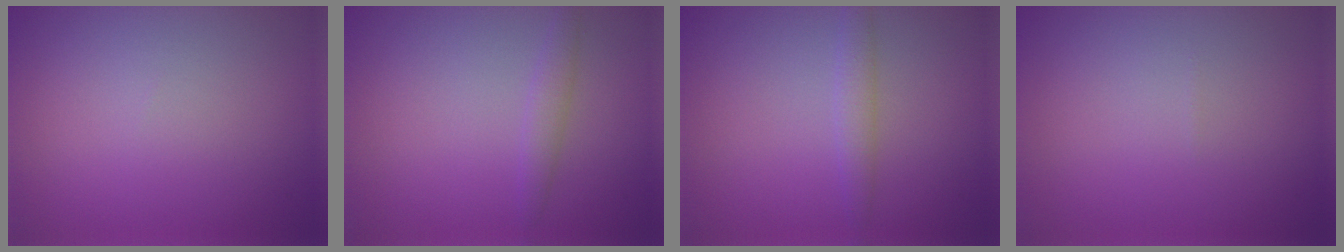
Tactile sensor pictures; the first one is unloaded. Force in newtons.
{"total": 1.3, "press": 1.3, "slide": 0.0}
{"total": 1.6, "press": 1.6, "slide": 0.0}
{"total": 0.0}